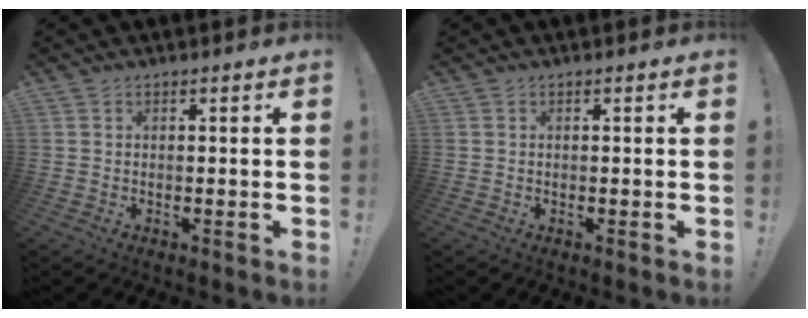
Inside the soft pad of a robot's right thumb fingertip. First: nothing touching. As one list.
[{"total": 0.0}]